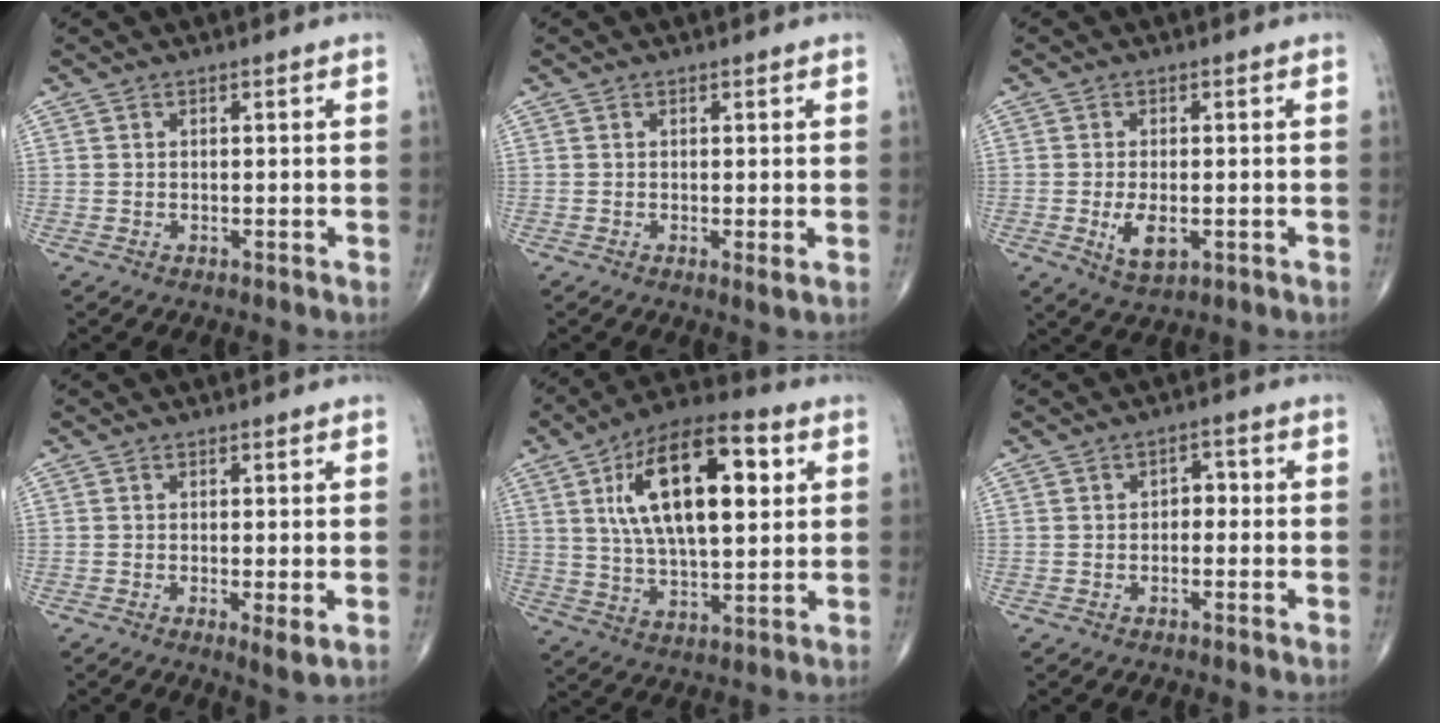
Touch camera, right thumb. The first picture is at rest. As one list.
[{"total": 1.3, "force": [-0.1, 0.1, 1.2], "torque": [-0.022, -0.007, -0.003]}, {"total": 5.0, "force": [-1.2, 2.4, 4.2], "torque": [-0.072, -0.009, -0.016]}, {"total": 2.8, "force": [-0.5, 0.5, 2.7], "torque": [-0.049, -0.013, -0.011]}, {"total": 20.9, "force": [5.9, 9.2, 17.8], "torque": [-0.285, 0.000, 0.095]}, {"total": 2.4, "force": [-0.3, 1.8, 1.6], "torque": [-0.005, 0.012, -0.013]}]